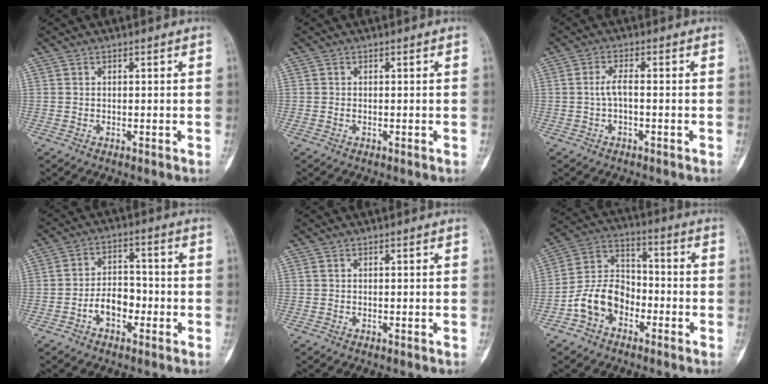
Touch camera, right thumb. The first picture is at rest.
{"total": 0.0}
{"total": 2.6, "force": [-0.4, 0.8, 2.5], "torque": [-0.053, 0.008, -0.009]}
{"total": 6.5, "force": [-2.5, 4.3, 4.3], "torque": [-0.051, 0.031, -0.051]}
{"total": 0.0}
{"total": 11.0, "force": [-4.8, 7.9, 6.0], "torque": [-0.097, 0.053, -0.098]}